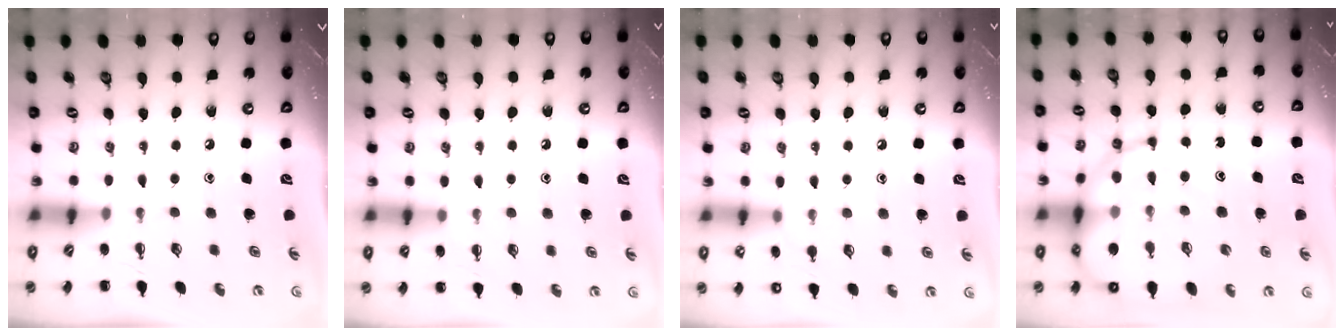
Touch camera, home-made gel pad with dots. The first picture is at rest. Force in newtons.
{"total": 7.3, "press": 6.9, "slide": 2.5}
{"total": 6.1, "press": 5.8, "slide": 1.9}
{"total": 19.7, "press": 19.2, "slide": 4.6}